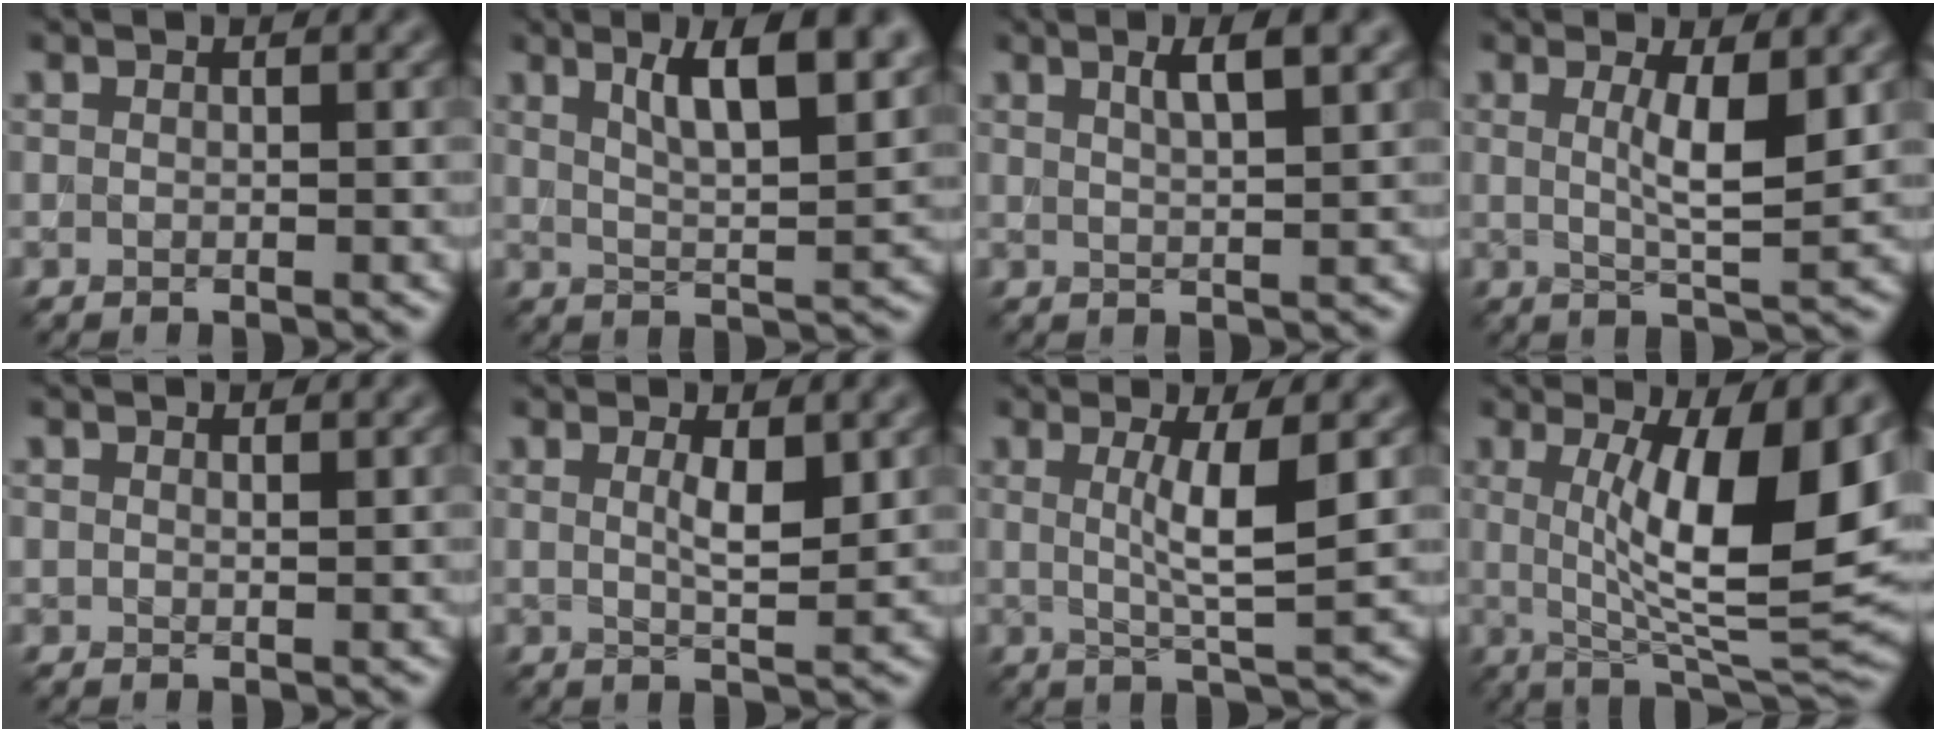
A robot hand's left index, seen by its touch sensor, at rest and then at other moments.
{"total": 8.3, "force": [3.9, 2.3, 6.9], "torque": [-0.089, 0.012, 0.059]}
{"total": 3.8, "force": [1.9, 0.9, 3.1], "torque": [-0.038, 0.006, 0.028]}
{"total": 4.1, "force": [0.8, 0.7, 3.9], "torque": [-0.067, -0.009, 0.017]}
{"total": 0.6, "force": [0.4, 0.3, 0.3], "torque": [-0.002, -0.001, 0.007]}
{"total": 2.3, "force": [0.7, 0.3, 2.1], "torque": [-0.037, -0.006, 0.015]}
{"total": 4.5, "force": [0.7, 0.6, 4.4], "torque": [-0.074, -0.006, 0.015]}
{"total": 11.4, "force": [1.5, 2.9, 11.0], "torque": [-0.164, -0.010, 0.032]}